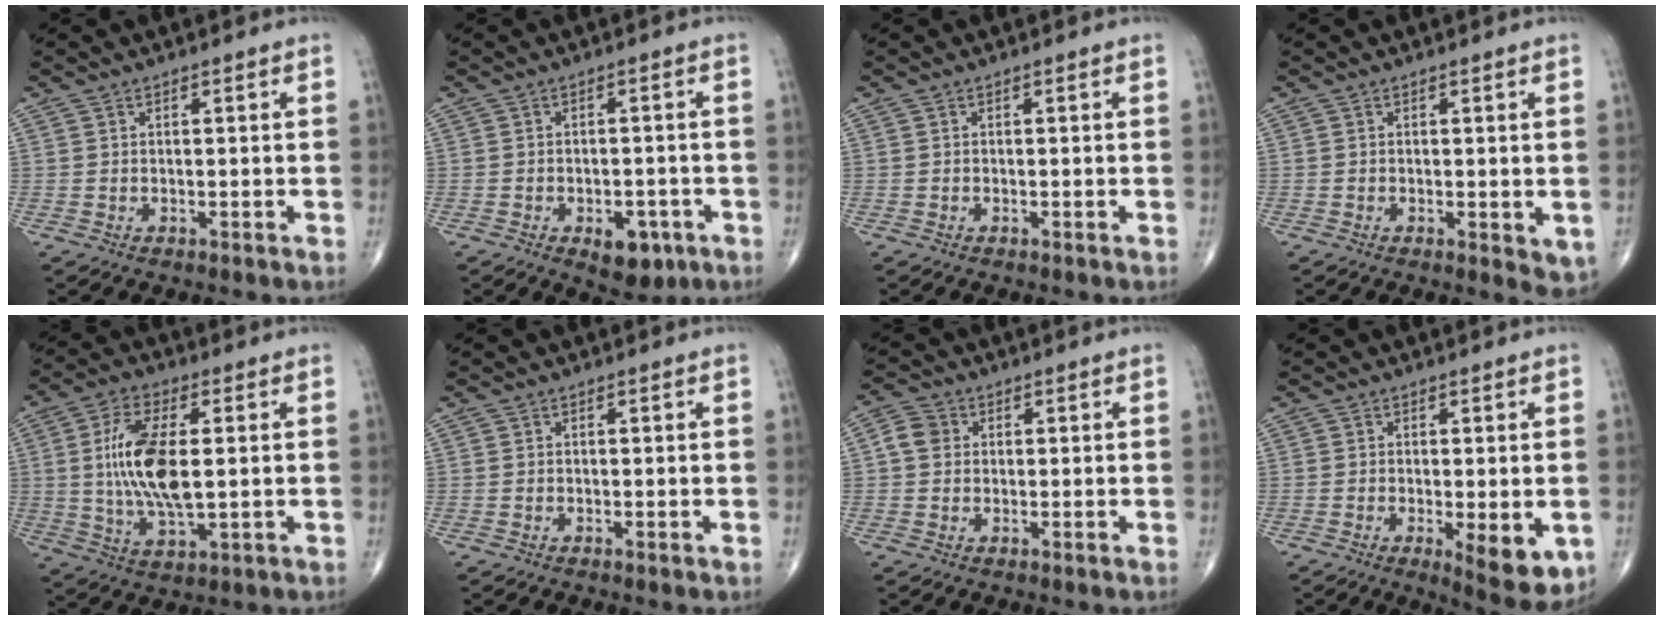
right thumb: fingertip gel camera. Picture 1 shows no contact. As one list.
[{"total": 6.5, "force": [-2.9, 3.7, 4.4], "torque": [-0.041, 0.011, -0.031]}, {"total": 0.0}, {"total": 3.9, "force": [-0.7, 1.7, 3.4], "torque": [-0.033, -0.009, -0.009]}, {"total": 13.8, "force": [0.9, 5.9, 12.5], "torque": [-0.246, -0.010, 0.018]}, {"total": 0.0}, {"total": 3.9, "force": [0.4, 3.4, 1.8], "torque": [-0.027, 0.010, 0.001]}, {"total": 8.4, "force": [-2.2, 2.8, 7.6], "torque": [-0.100, -0.019, -0.028]}]